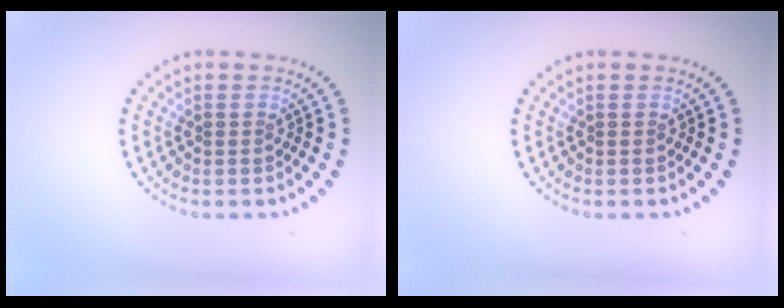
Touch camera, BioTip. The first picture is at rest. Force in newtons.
{"total": 0.0}